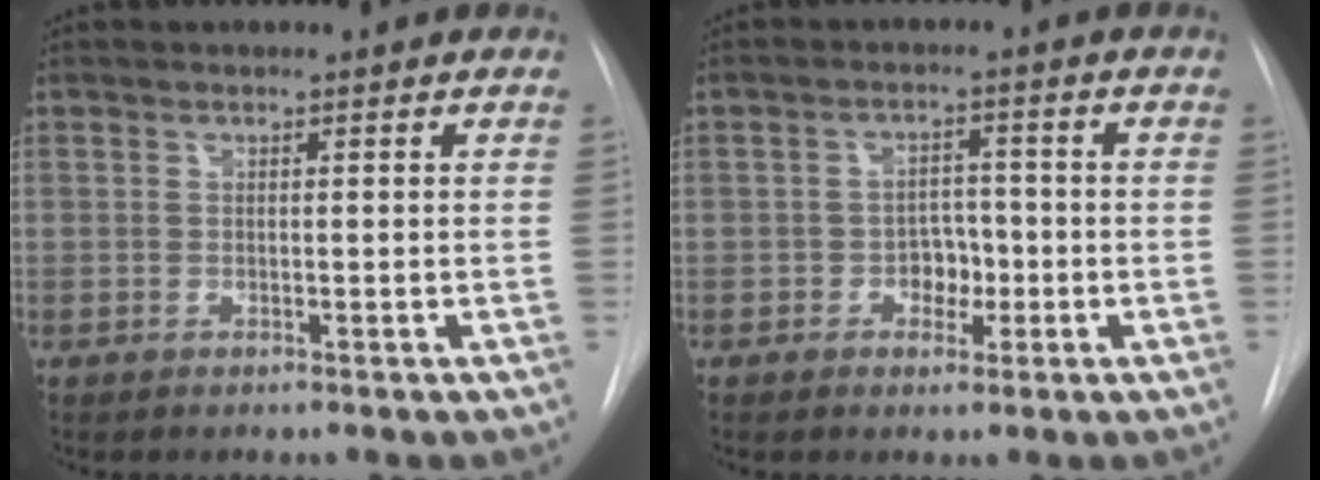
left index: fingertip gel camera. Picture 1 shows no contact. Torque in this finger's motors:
{"motor_torque": [0.05, 0.03, 0.03, 0.01]}